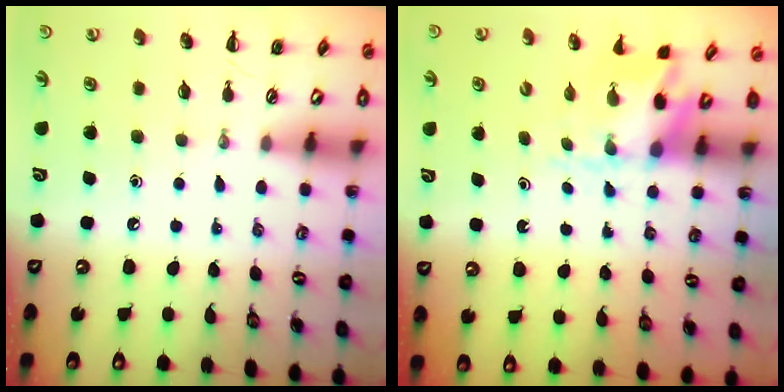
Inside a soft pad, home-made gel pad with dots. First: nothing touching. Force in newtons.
{"total": 2.9, "press": 2.8, "slide": 0.7}